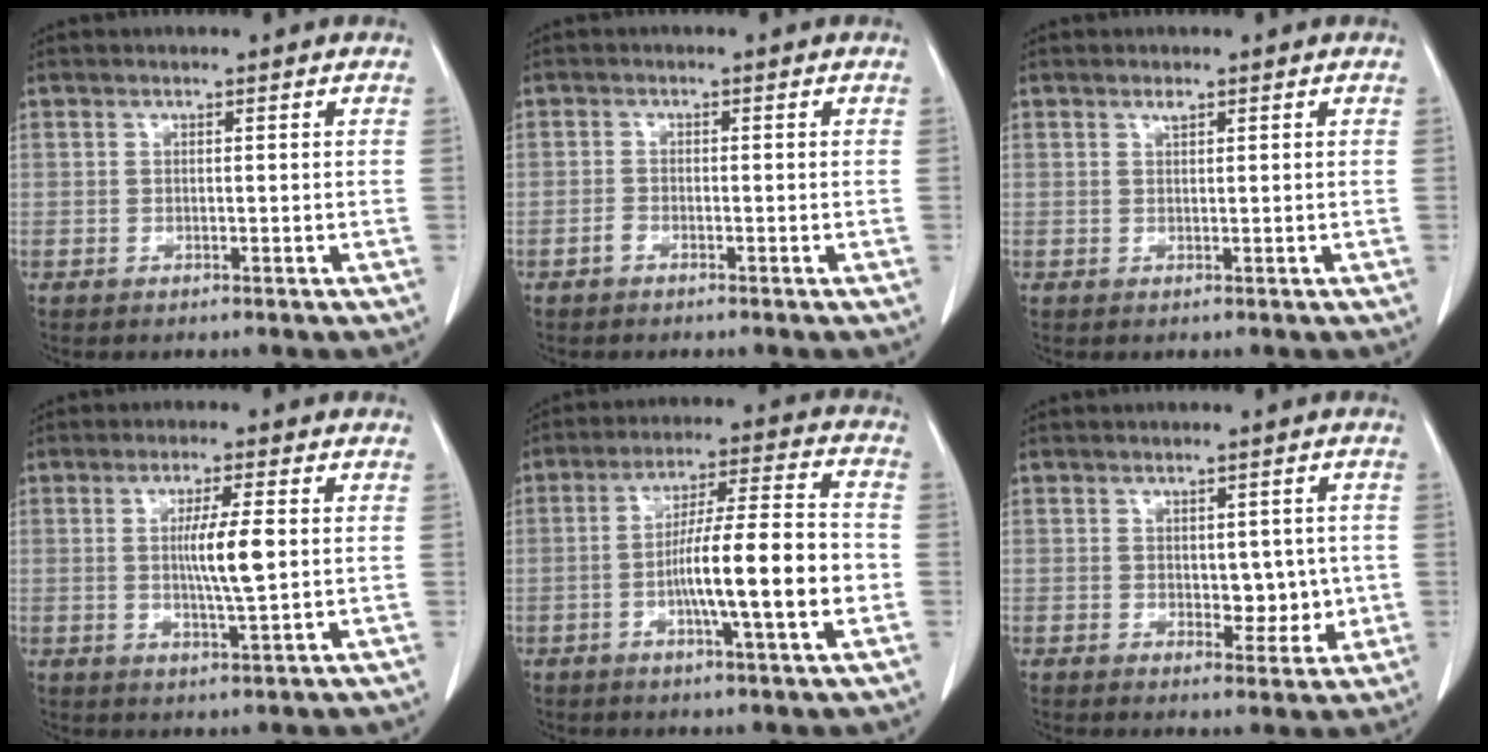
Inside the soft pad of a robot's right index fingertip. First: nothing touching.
{"total": 0.9, "force": [-0.7, 0.4, 0.5], "torque": [-0.016, -0.001, -0.013]}
{"total": 0.7, "force": [0.6, 0.2, 0.3], "torque": [-0.005, 0.000, 0.010]}
{"total": 6.1, "force": [0.4, 0.1, 6.1], "torque": [-0.109, -0.007, 0.007]}
{"total": 13.7, "force": [-2.9, 0.7, 13.3], "torque": [-0.217, 0.009, -0.048]}
{"total": 4.7, "force": [0.1, 2.9, 3.7], "torque": [-0.034, 0.003, 0.013]}